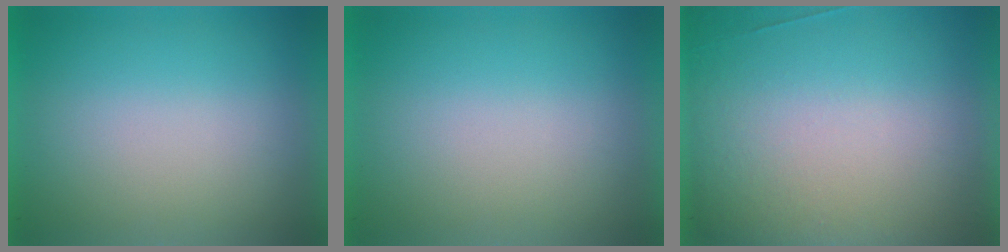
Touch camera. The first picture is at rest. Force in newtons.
{"total": 0.0}
{"total": 4.7}